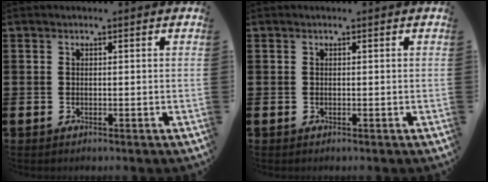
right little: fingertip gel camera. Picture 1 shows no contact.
{"total": 0.0}